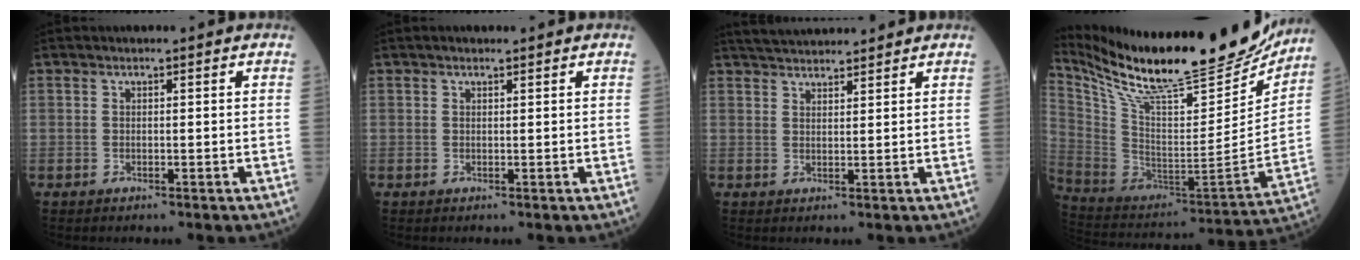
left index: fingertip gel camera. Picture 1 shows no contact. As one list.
[{"total": 0.9, "force": [0.8, 0.2, 0.5], "torque": [-0.012, 0.008, 0.013]}, {"total": 7.4, "force": [7.0, 0.9, 2.2], "torque": [-0.041, 0.034, 0.112]}, {"total": 30.9, "force": [26.4, 4.7, 15.2], "torque": [-0.275, -0.064, 0.400]}]